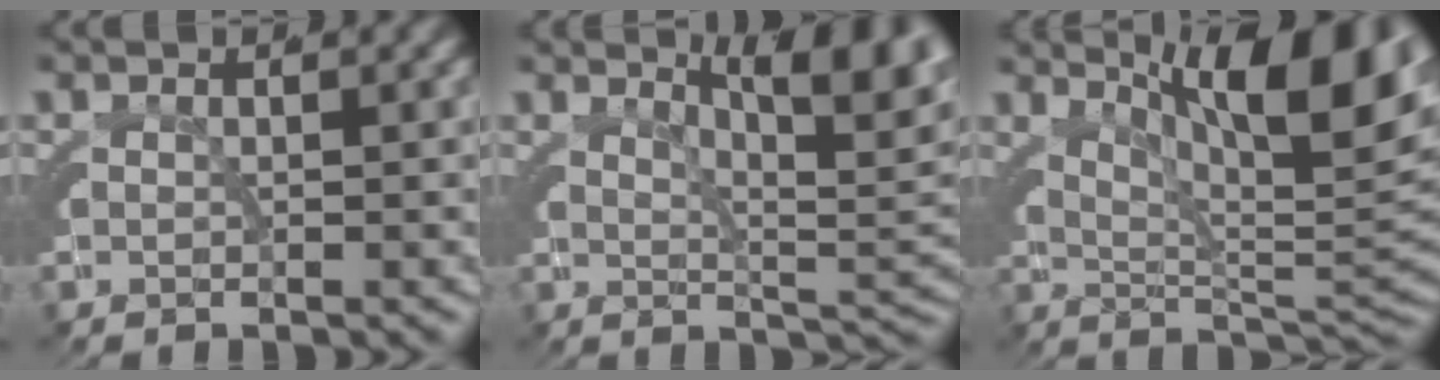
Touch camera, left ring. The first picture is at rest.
{"total": 7.9, "force": [3.6, 2.0, 6.7], "torque": [-0.054, 0.012, 0.047]}
{"total": 12.2, "force": [5.2, 4.2, 10.2], "torque": [-0.114, 0.017, 0.069]}